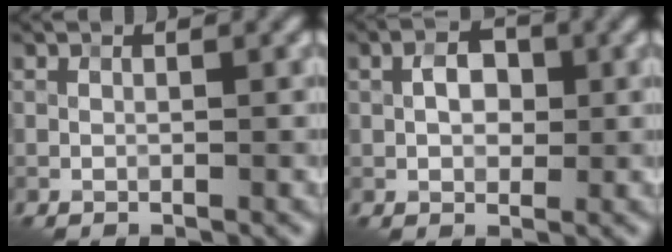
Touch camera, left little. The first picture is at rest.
{"total": 2.9, "force": [0.3, 2.0, 2.1], "torque": [-0.037, 0.005, 0.002]}